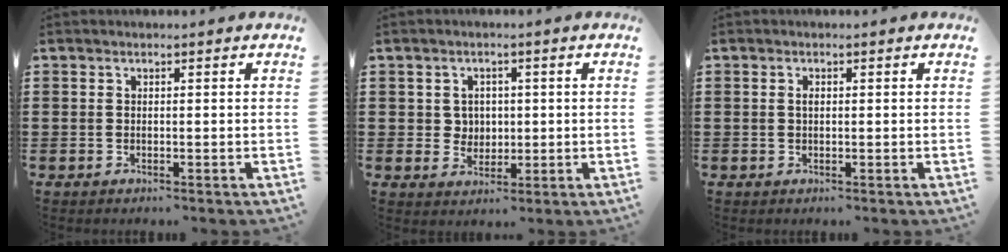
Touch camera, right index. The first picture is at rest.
{"total": 3.1, "force": [0.4, 2.9, 1.0], "torque": [-0.032, 0.011, 0.005]}
{"total": 0.9, "force": [0.1, 0.4, 0.7], "torque": [-0.016, 0.001, 0.002]}